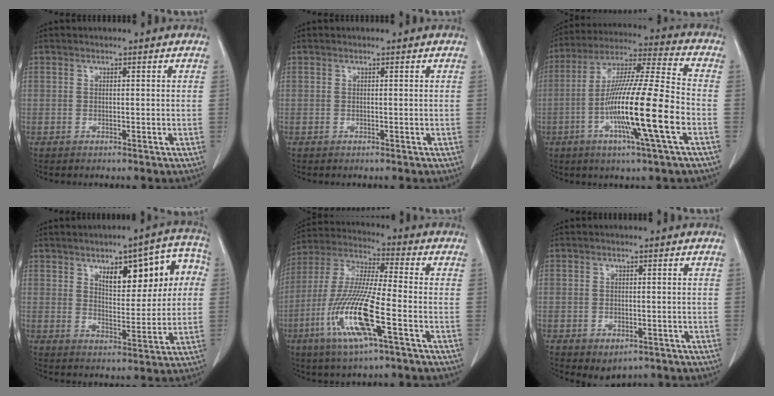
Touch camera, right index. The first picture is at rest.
{"total": 0.0}
{"total": 17.3, "force": [-5.1, -0.3, 16.5], "torque": [-0.308, -0.010, -0.099]}
{"total": 12.6, "force": [4.2, 5.0, 10.8], "torque": [-0.130, 0.032, 0.061]}
{"total": 15.0, "force": [-5.7, 1.2, 13.9], "torque": [-0.293, -0.017, -0.111]}
{"total": 3.0, "force": [-1.5, 1.9, 1.7], "torque": [-0.021, -0.002, -0.005]}